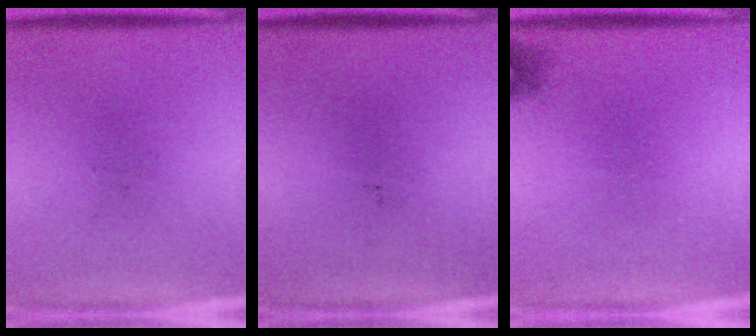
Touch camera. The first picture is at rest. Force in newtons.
{"total": 0.0}
{"total": 1.1}